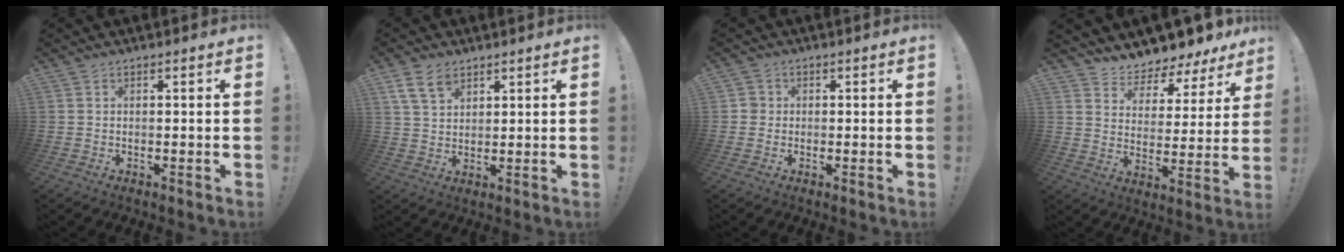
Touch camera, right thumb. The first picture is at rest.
{"total": 7.4, "force": [4.5, 4.3, 3.9], "torque": [-0.074, -0.008, 0.090]}
{"total": 2.1, "force": [-0.1, 2.0, 0.7], "torque": [-0.004, 0.005, -0.003]}
{"total": 6.4, "force": [6.1, 1.9, 0.7], "torque": [-0.022, -0.070, 0.108]}